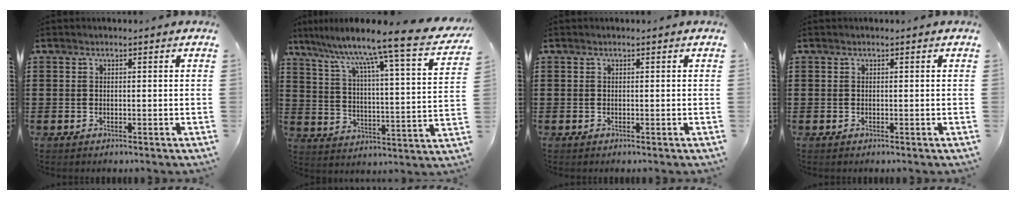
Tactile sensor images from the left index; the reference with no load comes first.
{"total": 8.7, "force": [7.2, -1.3, 4.7], "torque": [-0.105, -0.070, 0.101]}
{"total": 0.0}
{"total": 0.0}